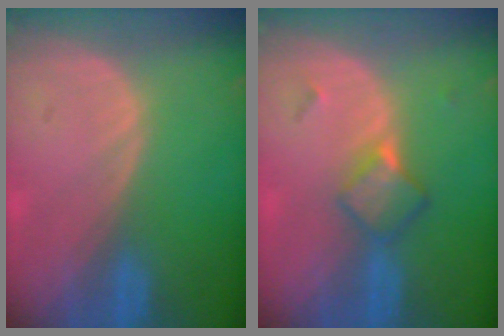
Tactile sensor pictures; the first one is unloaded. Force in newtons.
{"total": 4.8, "press": 4.2, "slide": 2.4}